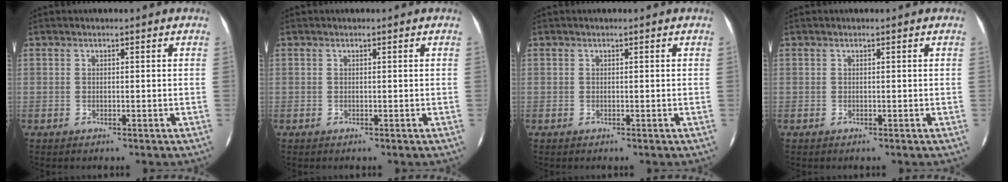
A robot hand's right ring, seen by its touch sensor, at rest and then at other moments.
{"total": 0.0}
{"total": 0.0}
{"total": 0.0}